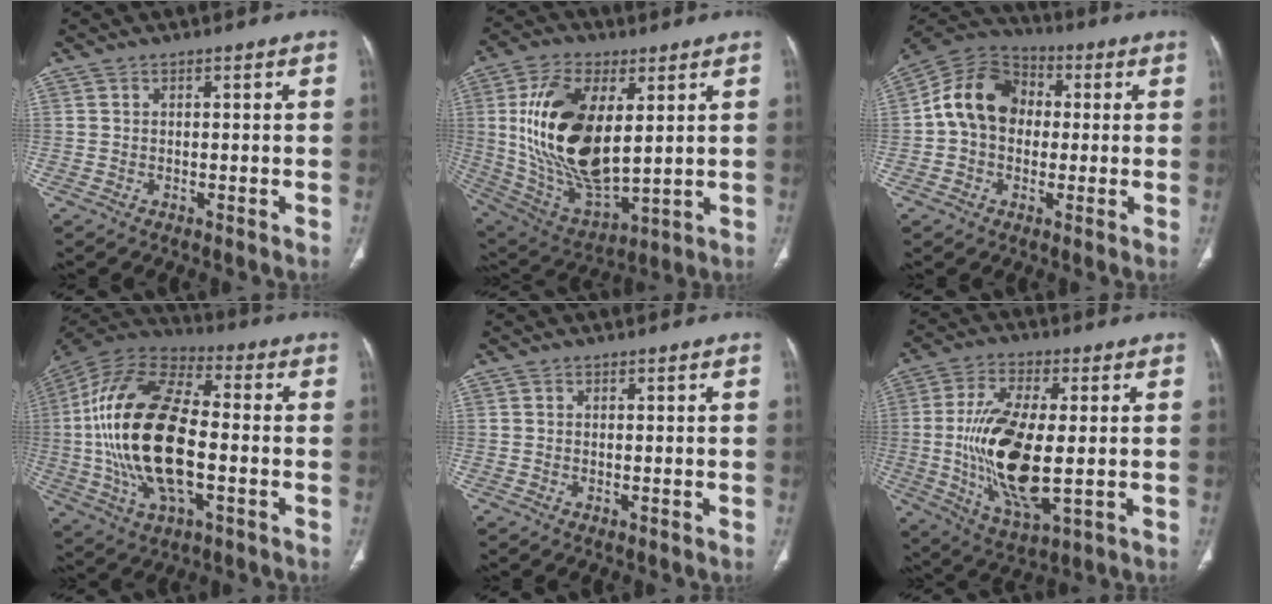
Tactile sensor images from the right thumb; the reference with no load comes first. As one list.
[{"total": 22.4, "force": [4.0, 11.5, 18.8], "torque": [-0.352, -0.023, 0.084]}, {"total": 13.3, "force": [0.7, 10.5, 8.1], "torque": [-0.126, 0.033, -0.001]}, {"total": 25.6, "force": [-2.2, 12.5, 22.3], "torque": [-0.457, 0.013, -0.039]}, {"total": 0.0}, {"total": 18.1, "force": [-1.1, 7.3, 16.6], "torque": [-0.325, -0.016, -0.011]}]